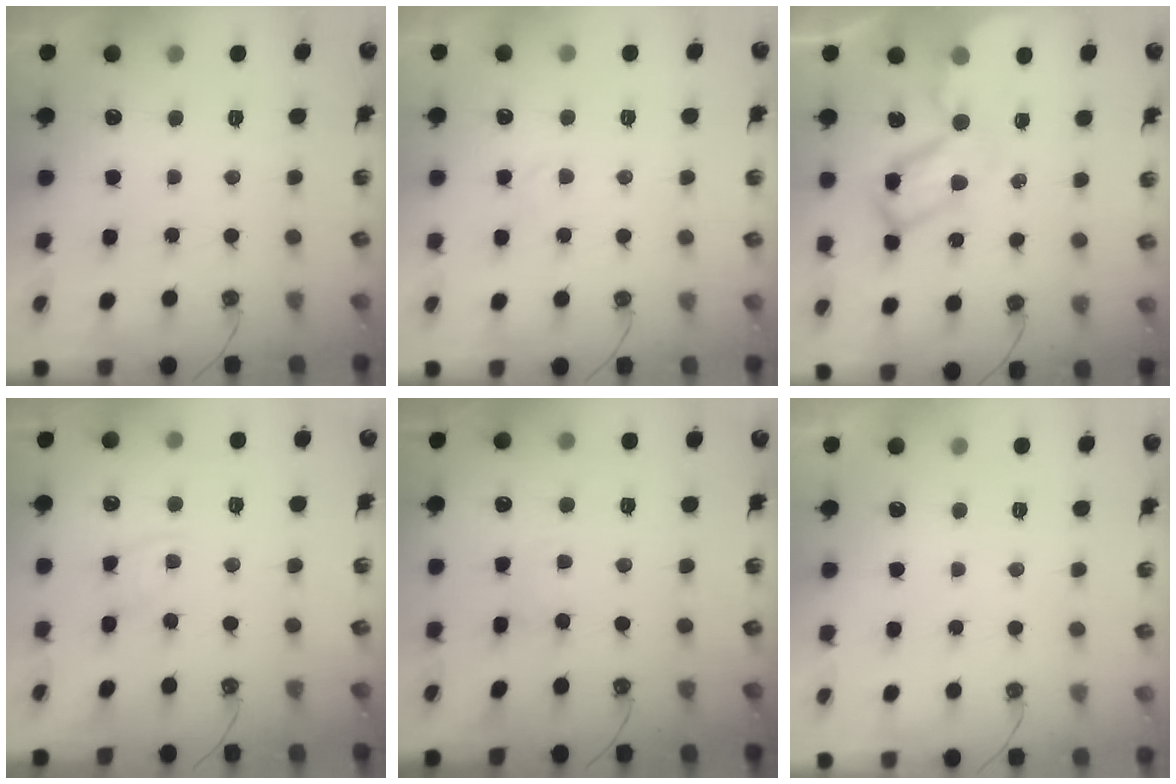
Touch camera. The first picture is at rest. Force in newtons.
{"total": 2.2, "press": 2.2, "slide": 0.3}
{"total": 10.8, "press": 10.8, "slide": 1.1}
{"total": 2.8, "press": 2.8, "slide": 0.4}
{"total": 1.1, "press": 1.1, "slide": 0.2}
{"total": 0.0}